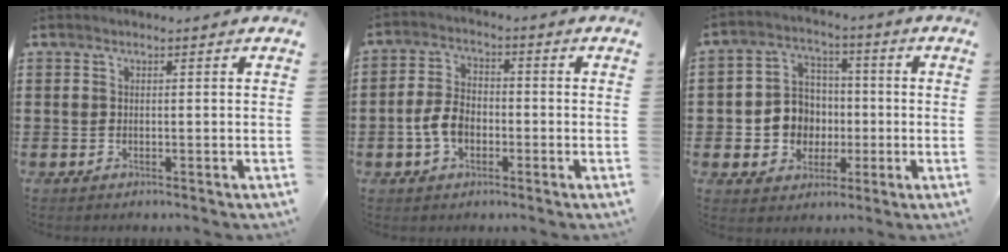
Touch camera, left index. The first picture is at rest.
{"total": 5.7, "force": [-1.8, 3.7, 4.0], "torque": [-0.107, 0.001, -0.042]}
{"total": 7.8, "force": [-0.7, 7.4, 2.3], "torque": [-0.075, 0.019, -0.007]}